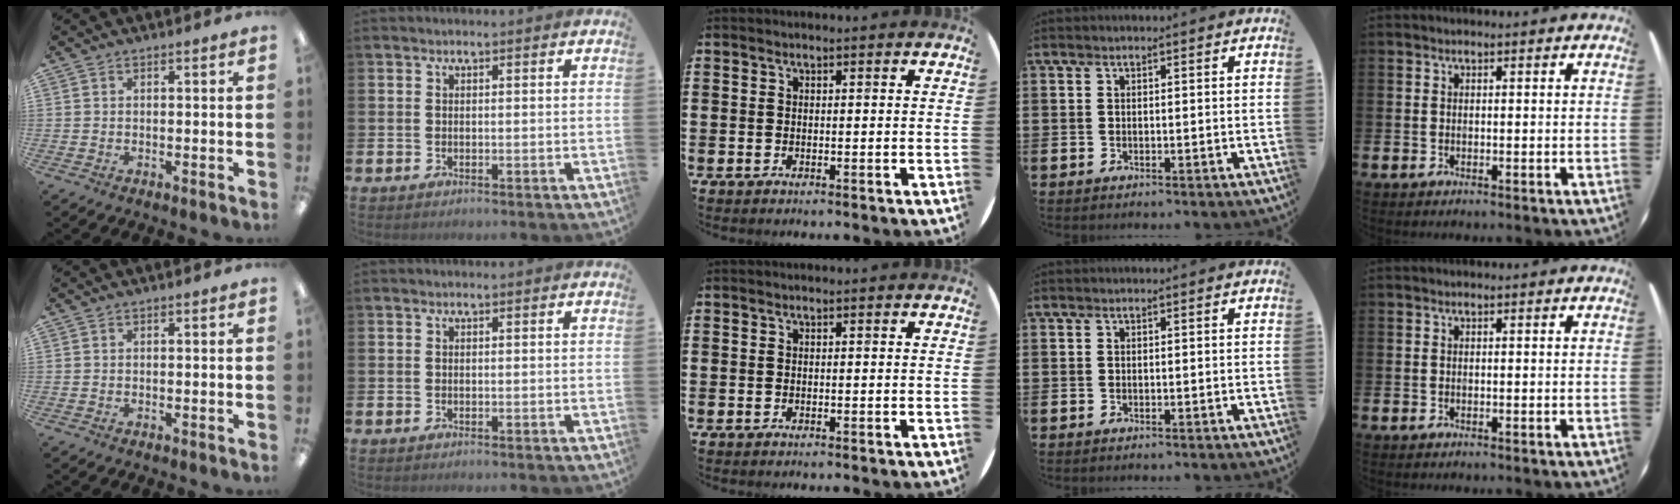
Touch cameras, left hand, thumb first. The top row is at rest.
{}